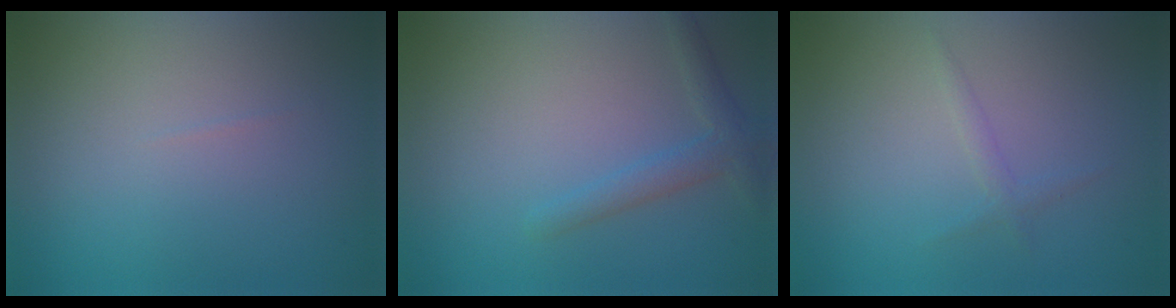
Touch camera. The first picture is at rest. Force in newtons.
{"total": 2.2, "press": 2.2, "slide": 0.0}
{"total": 1.0, "press": 1.0, "slide": 0.1}